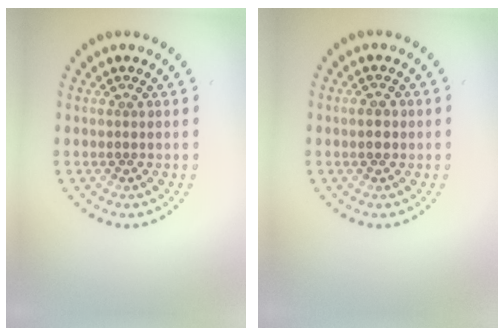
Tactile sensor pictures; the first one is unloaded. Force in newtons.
{"total": 1.1, "press": 1.1, "slide": 0.1}